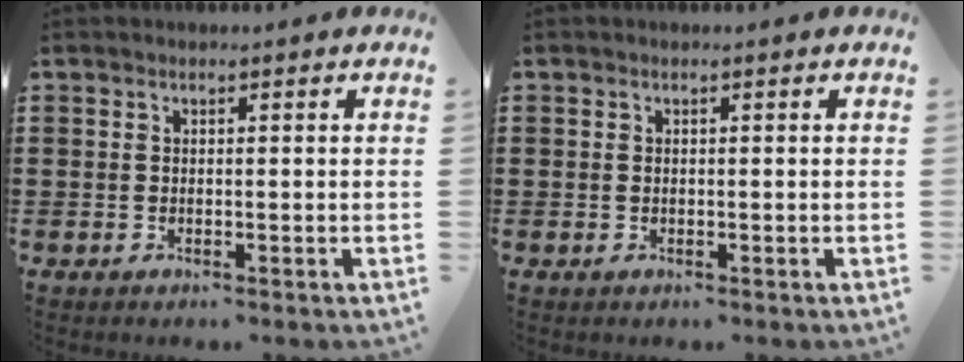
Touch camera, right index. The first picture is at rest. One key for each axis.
{"total": 0.0}